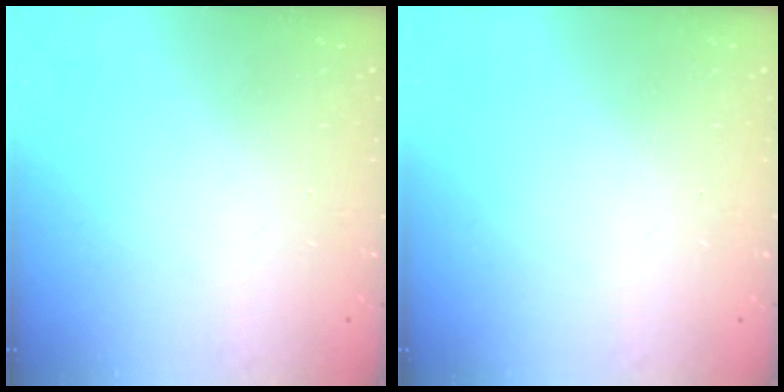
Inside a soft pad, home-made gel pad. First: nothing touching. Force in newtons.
{"total": 0.0}